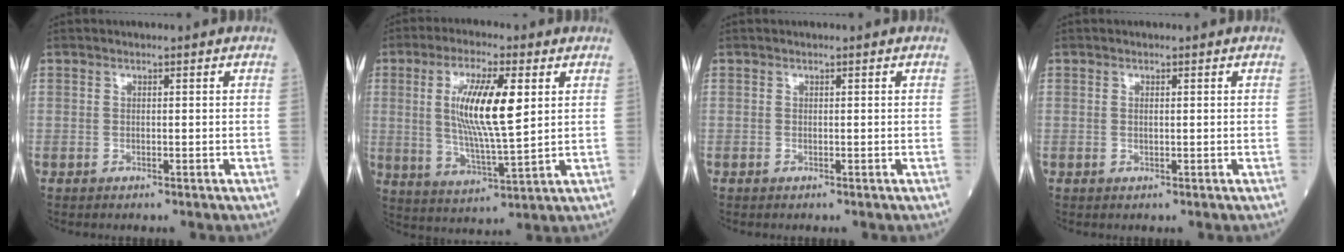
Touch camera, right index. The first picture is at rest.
{"total": 12.1, "force": [2.8, 1.6, 11.6], "torque": [-0.227, -0.002, 0.053]}
{"total": 0.0}
{"total": 0.6, "force": [0.2, 0.1, 0.5], "torque": [-0.015, -0.001, 0.006]}